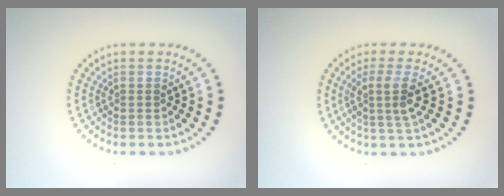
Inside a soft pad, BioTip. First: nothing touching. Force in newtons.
{"total": 2.5, "press": 1.9, "slide": 1.6}